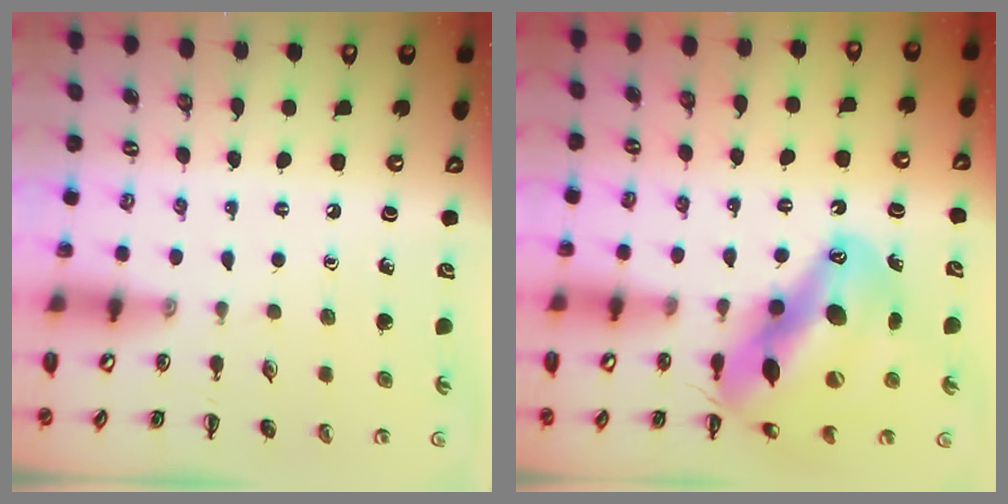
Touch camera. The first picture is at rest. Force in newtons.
{"total": 19.4, "press": 18.6, "slide": 5.4}